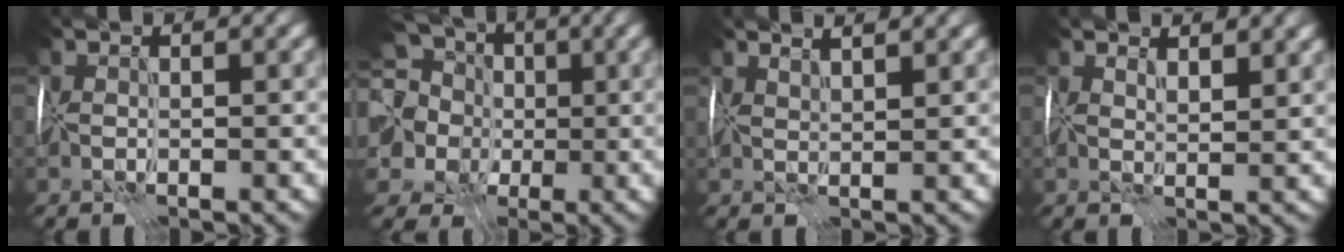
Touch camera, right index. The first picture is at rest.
{"total": 14.1, "force": [1.6, 12.0, 7.3], "torque": [-0.180, 0.022, -0.015]}
{"total": 2.6, "force": [2.2, 0.3, 1.4], "torque": [-0.009, 0.009, 0.019]}
{"total": 2.4, "force": [2.0, 0.6, 1.3], "torque": [-0.020, -0.001, 0.029]}